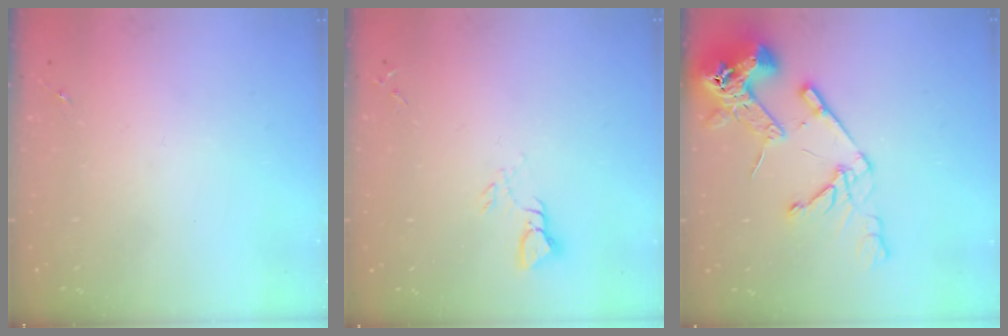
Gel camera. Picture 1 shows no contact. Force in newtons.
{"total": 3.6, "press": 3.5, "slide": 0.3}
{"total": 16.6, "press": 16.5, "slide": 2.0}